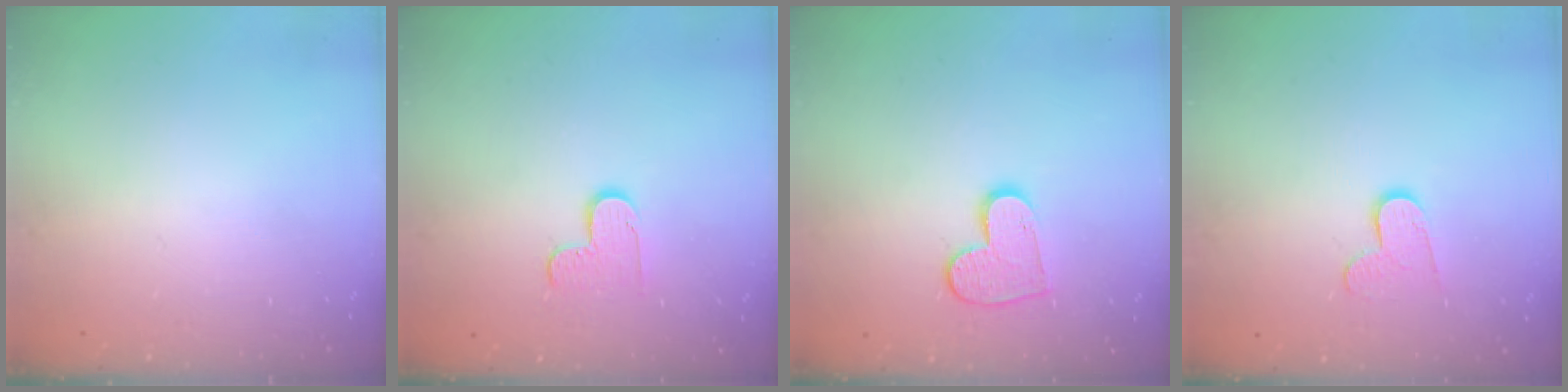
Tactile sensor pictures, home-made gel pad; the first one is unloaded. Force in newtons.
{"total": 6.1, "press": 6.1, "slide": 0.4}
{"total": 10.0, "press": 10.0, "slide": 0.9}
{"total": 7.1, "press": 7.1, "slide": 0.5}